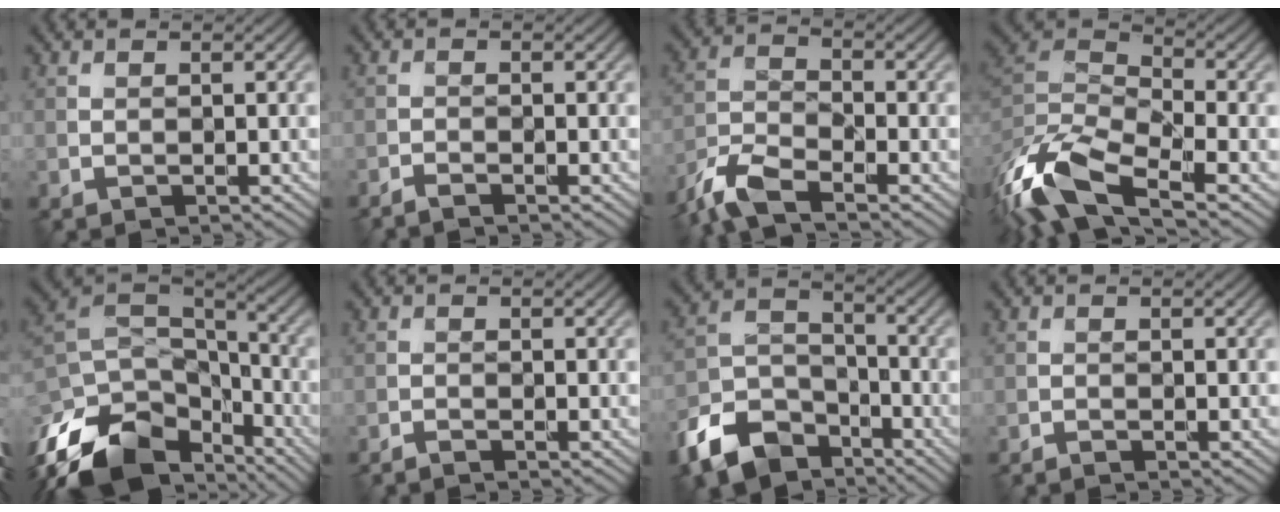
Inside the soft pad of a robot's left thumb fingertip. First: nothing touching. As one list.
[{"total": 1.3, "force": [-1.2, 0.0, 0.5], "torque": [-0.011, -0.002, -0.029]}, {"total": 6.9, "force": [-5.4, 1.8, 4.0], "torque": [-0.093, -0.010, -0.125]}, {"total": 14.1, "force": [-7.8, 5.6, 10.4], "torque": [-0.256, -0.017, -0.151]}, {"total": 17.7, "force": [-10.5, 9.8, 10.2], "torque": [-0.279, -0.035, -0.167]}, {"total": 1.0, "force": [-1.0, -0.1, 0.4], "torque": [-0.007, 0.000, -0.022]}, {"total": 11.7, "force": [-8.0, 6.6, 5.3], "torque": [-0.125, -0.020, -0.162]}, {"total": 0.7, "force": [-0.7, -0.1, 0.2], "torque": [-0.004, 0.002, -0.015]}]